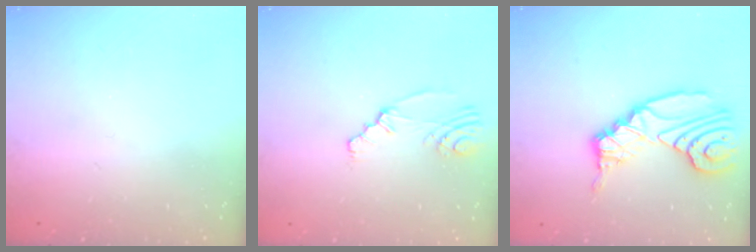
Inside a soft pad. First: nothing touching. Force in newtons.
{"total": 2.5, "press": 2.2, "slide": 1.2}
{"total": 13.7, "press": 13.6, "slide": 1.6}